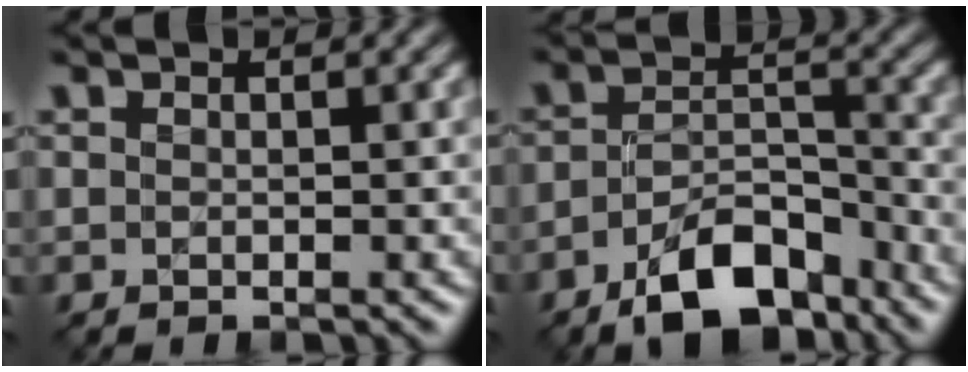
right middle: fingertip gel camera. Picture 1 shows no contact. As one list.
[{"total": 7.7, "force": [-5.2, 3.4, 4.7], "torque": [-0.075, -0.002, -0.086]}]